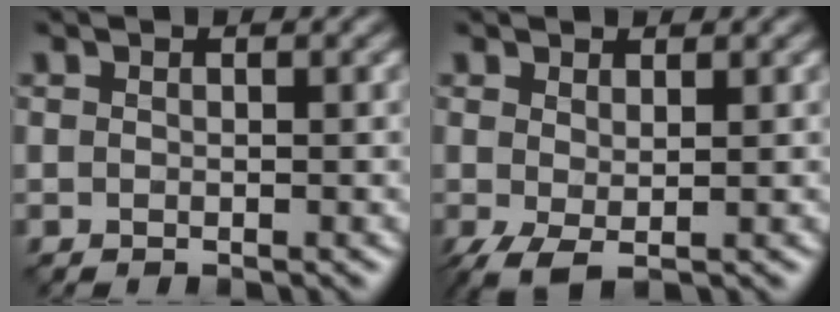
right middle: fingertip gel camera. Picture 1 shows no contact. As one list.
[{"total": 2.1, "force": [-0.3, 0.2, 2.1], "torque": [-0.051, -0.007, -0.008]}]